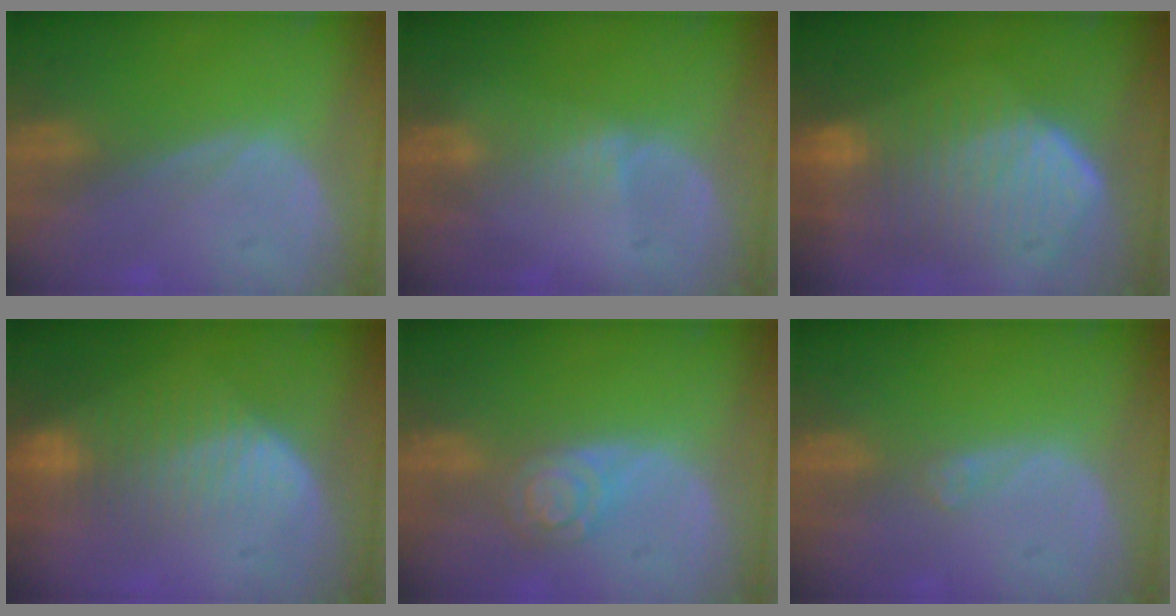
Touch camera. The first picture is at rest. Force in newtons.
{"total": 1.6, "press": 1.6, "slide": 0.3}
{"total": 10.7, "press": 9.4, "slide": 5.2}
{"total": 8.4, "press": 7.2, "slide": 4.4}
{"total": 5.3, "press": 4.6, "slide": 2.6}
{"total": 0.9, "press": 0.8, "slide": 0.2}